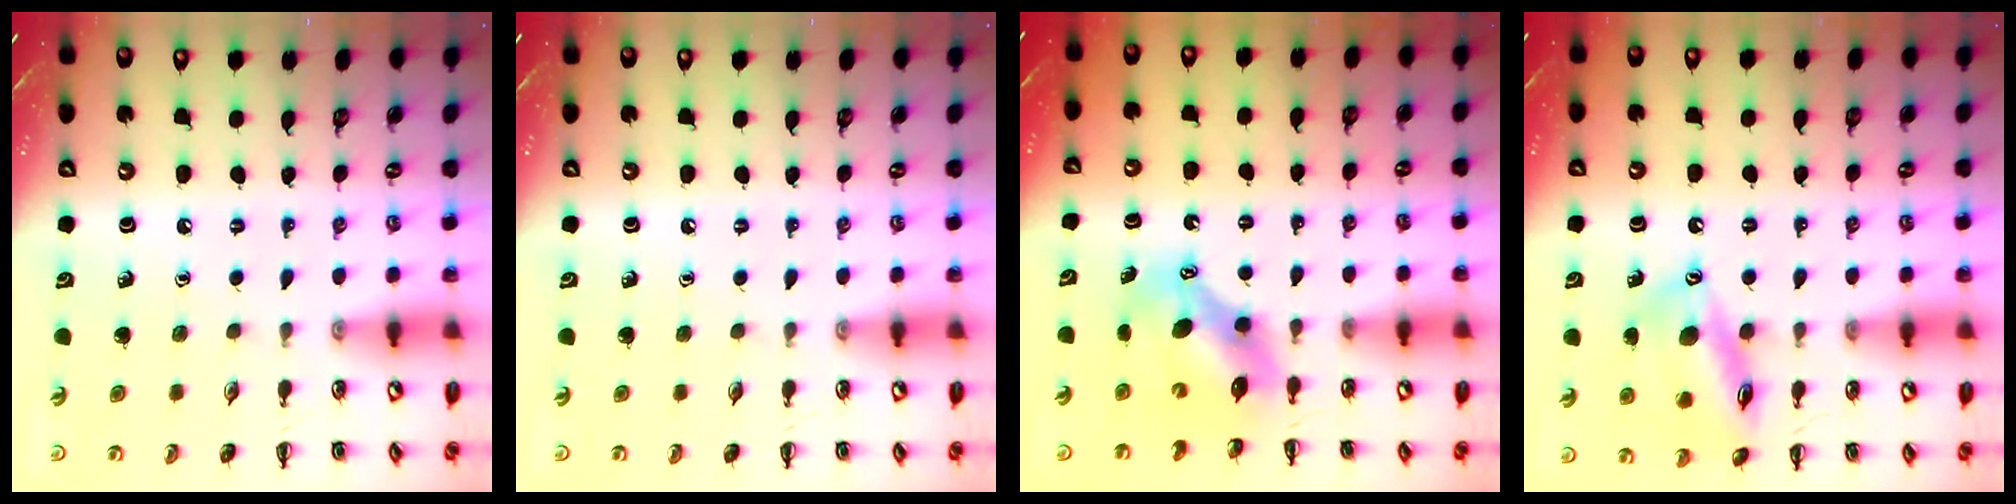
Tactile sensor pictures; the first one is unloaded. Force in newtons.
{"total": 0.0}
{"total": 7.1, "press": 7.0, "slide": 1.2}
{"total": 15.0, "press": 14.8, "slide": 2.1}